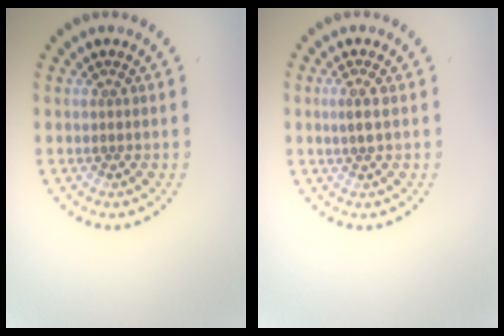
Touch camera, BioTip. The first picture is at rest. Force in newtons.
{"total": 1.2, "press": 1.1, "slide": 0.5}